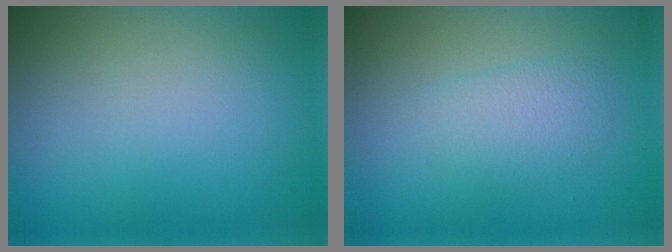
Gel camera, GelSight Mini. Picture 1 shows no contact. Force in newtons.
{"total": 2.1, "press": 2.1, "slide": 0.1}